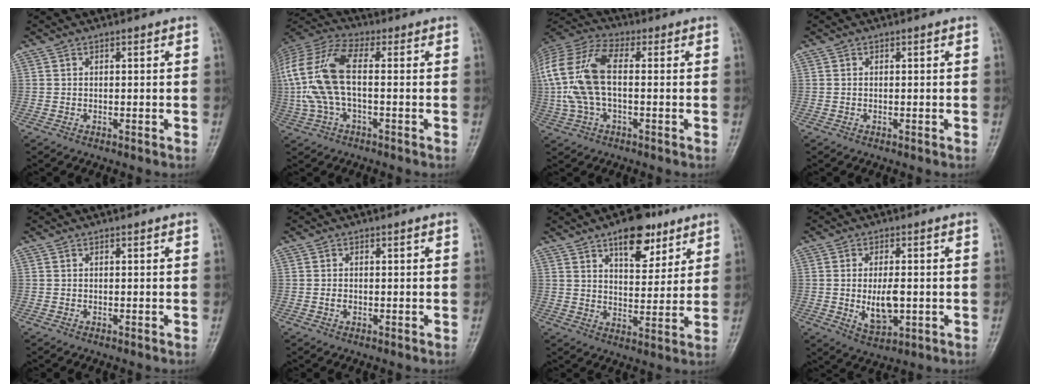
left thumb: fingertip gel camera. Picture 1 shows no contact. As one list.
[{"total": 16.2, "force": [0.0, 7.4, 14.4], "torque": [-0.337, 0.031, -0.001]}, {"total": 17.0, "force": [0.6, 8.8, 14.5], "torque": [-0.334, 0.033, 0.009]}, {"total": 0.0}, {"total": 0.0}, {"total": 0.7, "force": [-0.1, 0.5, 0.5], "torque": [-0.008, 0.002, -0.001]}, {"total": 11.2, "force": [6.8, 5.5, 7.0], "torque": [-0.072, -0.035, 0.102]}, {"total": 7.2, "force": [-0.9, 3.6, 6.1], "torque": [-0.103, -0.004, -0.005]}]